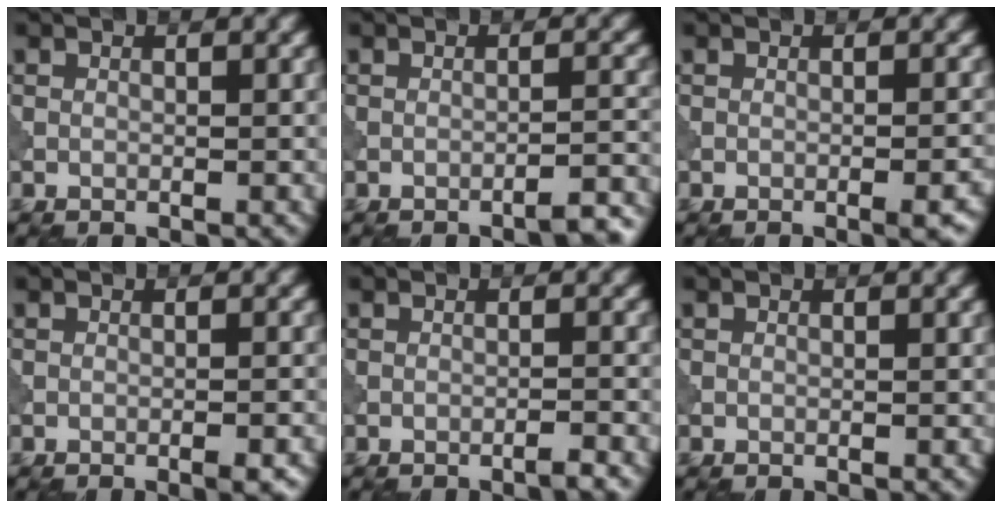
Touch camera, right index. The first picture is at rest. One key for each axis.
{"total": 2.9, "fx": -2.3, "fy": 0.5, "fz": 1.7, "tx": -0.015, "ty": 0.011, "tz": -0.039}
{"total": 2.4, "fx": -1.1, "fy": 0.6, "fz": 2.0, "tx": -0.025, "ty": 0.002, "tz": -0.016}
{"total": 1.6, "fx": -0.9, "fy": 0.3, "fz": 1.3, "tx": -0.015, "ty": 0.002, "tz": -0.015}
{"total": 1.2, "fx": -0.8, "fy": 0.0, "fz": 0.8, "tx": -0.009, "ty": 0.005, "tz": -0.021}
{"total": 0.0}